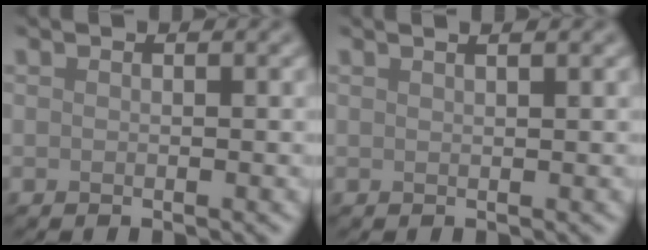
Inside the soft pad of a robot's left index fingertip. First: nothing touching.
{"total": 2.6, "force": [1.5, 1.2, 1.7], "torque": [0.000, 0.005, -0.012]}